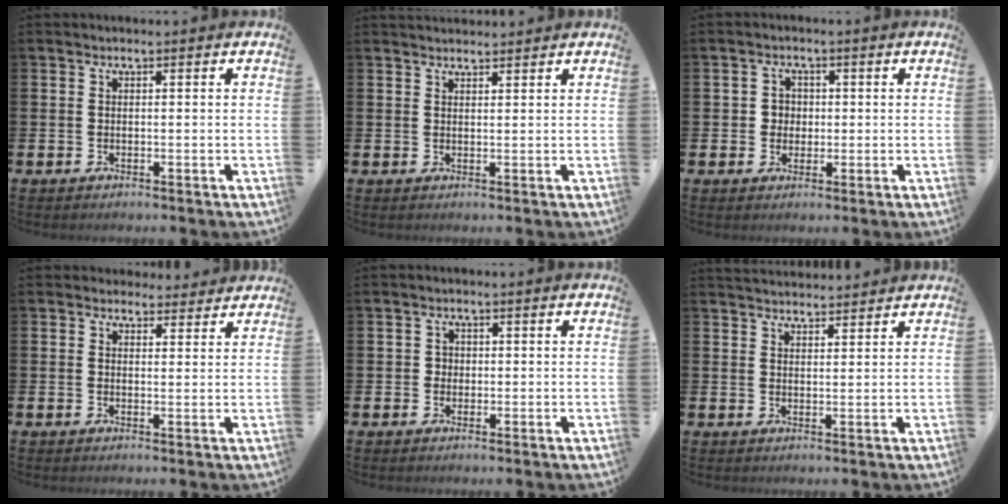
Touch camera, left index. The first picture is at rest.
{"total": 1.9, "force": [1.8, 0.4, 0.1], "torque": [0.005, -0.008, 0.031]}
{"total": 2.5, "force": [0.3, 2.4, 0.5], "torque": [-0.002, 0.004, -0.002]}
{"total": 3.0, "force": [2.7, 1.1, -0.1], "torque": [0.017, -0.014, 0.046]}
{"total": 1.3, "force": [0.2, 1.3, 0.2], "torque": [0.008, 0.002, -0.002]}
{"total": 2.8, "force": [2.8, 0.5, 0.0], "torque": [-0.003, -0.014, 0.050]}